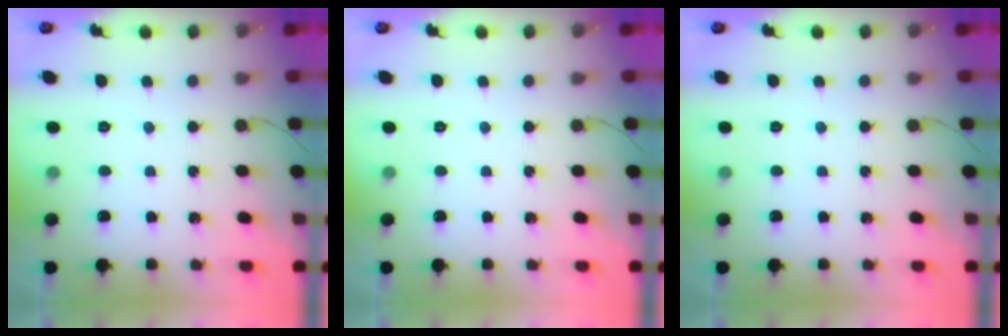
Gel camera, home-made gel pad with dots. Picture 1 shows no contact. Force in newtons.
{"total": 0.0}
{"total": 0.0}